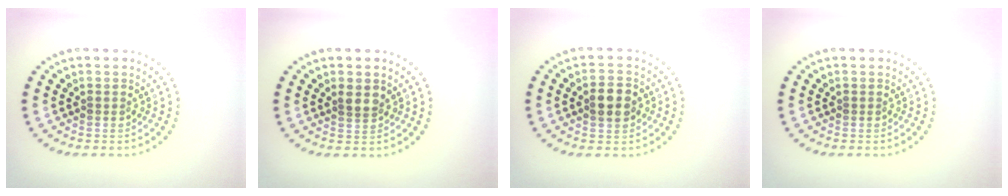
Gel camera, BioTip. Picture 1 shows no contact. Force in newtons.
{"total": 1.7, "press": 1.5, "slide": 0.8}
{"total": 3.7, "press": 3.7, "slide": 0.1}
{"total": 0.0}